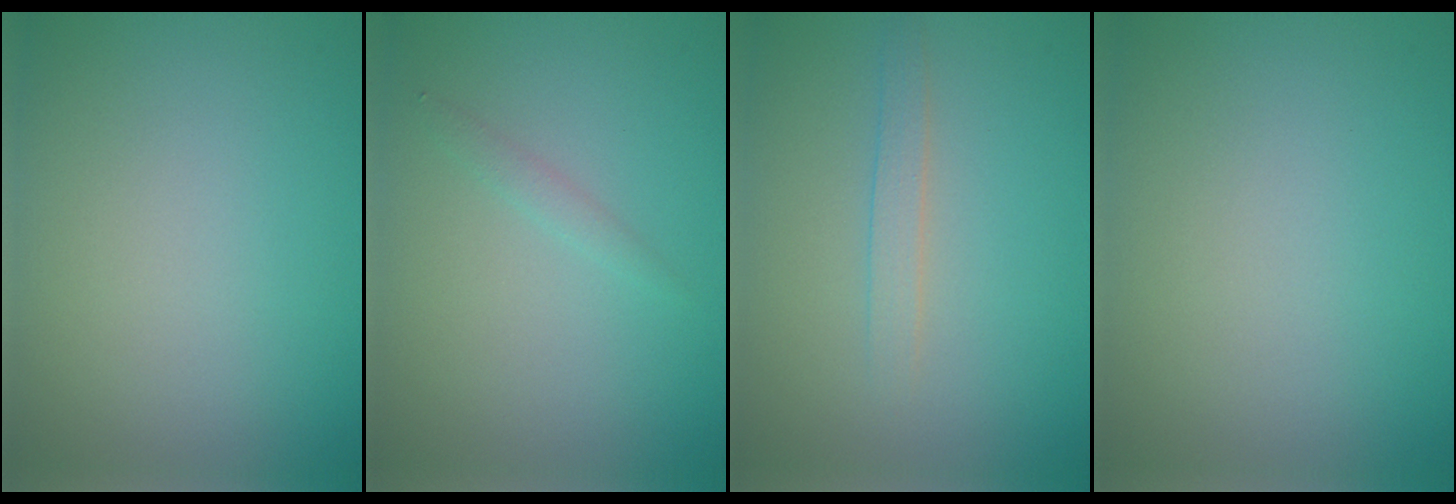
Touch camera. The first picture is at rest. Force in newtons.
{"total": 0.8, "press": 0.8, "slide": 0.0}
{"total": 1.5, "press": 1.4, "slide": 0.1}
{"total": 0.0}